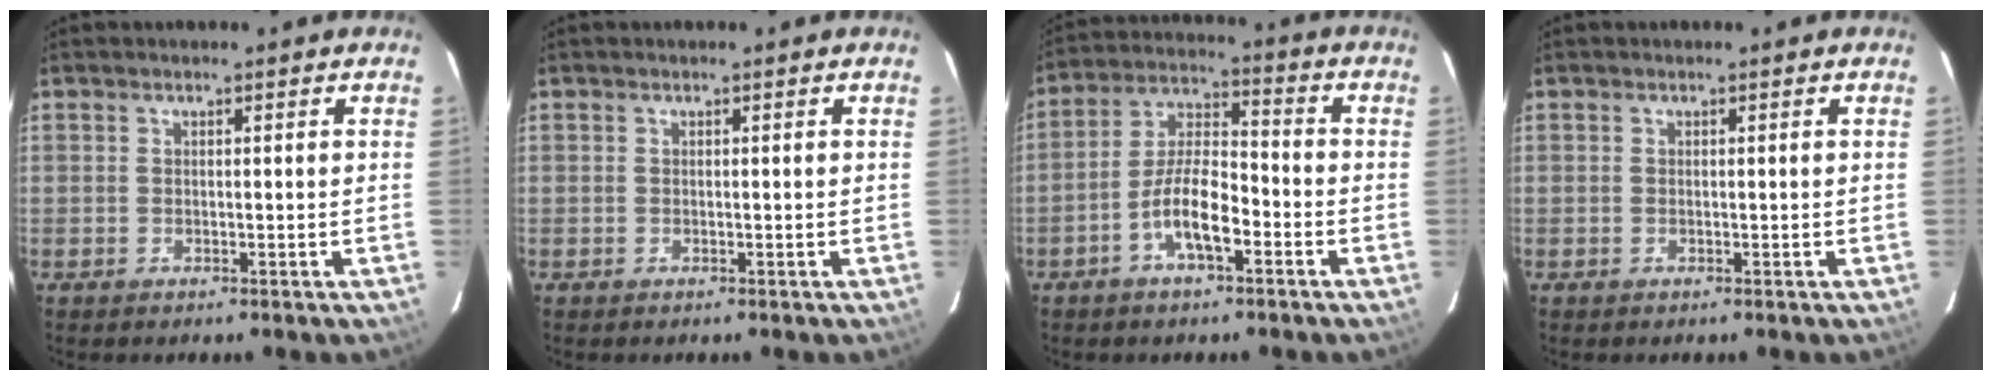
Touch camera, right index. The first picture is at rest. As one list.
[{"total": 0.0}, {"total": 9.1, "force": [-4.3, 2.9, 7.4], "torque": [-0.154, 0.013, -0.078]}, {"total": 0.0}]